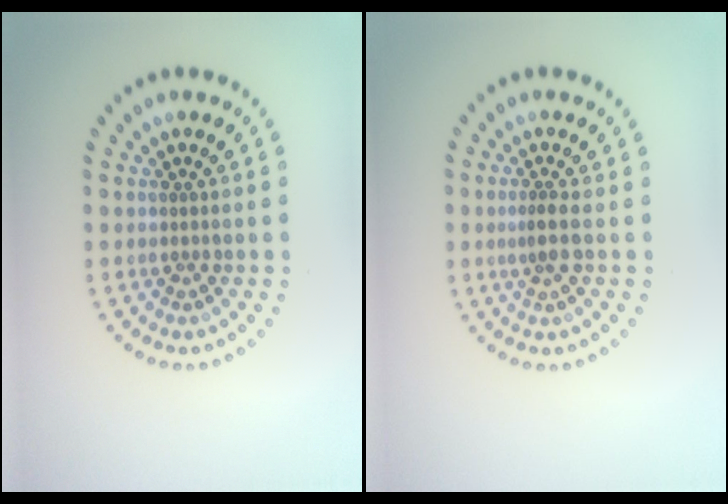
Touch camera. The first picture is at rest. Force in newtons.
{"total": 1.8, "press": 1.3, "slide": 1.2}